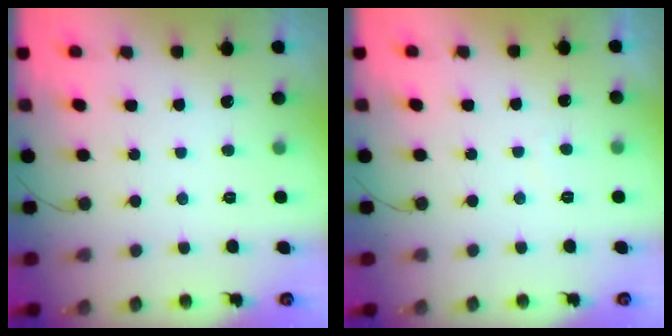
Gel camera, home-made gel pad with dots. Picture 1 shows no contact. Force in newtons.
{"total": 0.0}